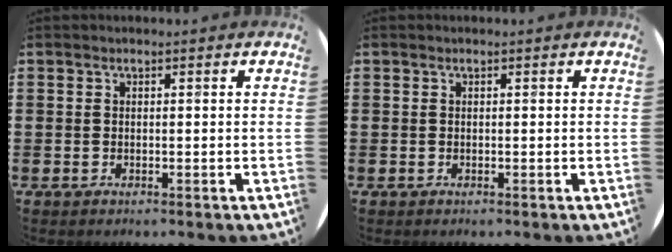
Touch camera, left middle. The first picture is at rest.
{"total": 0.0}